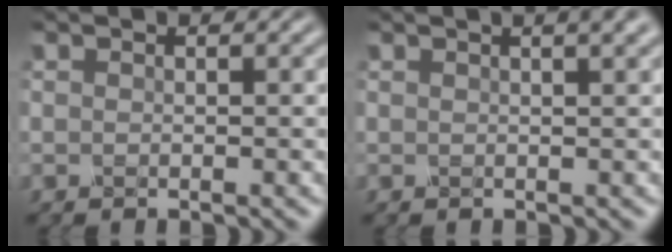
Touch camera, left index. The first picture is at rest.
{"total": 3.4, "force": [1.9, 1.2, 2.5], "torque": [-0.013, 0.013, 0.001]}